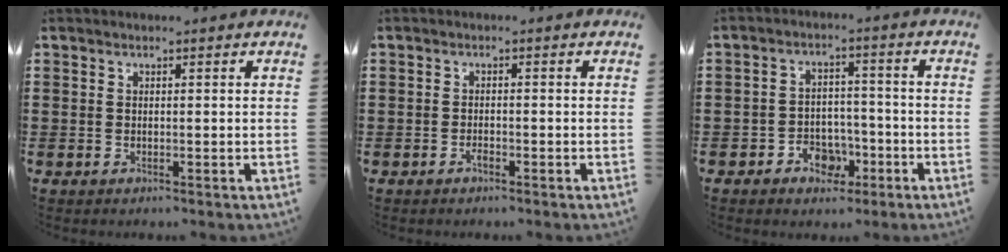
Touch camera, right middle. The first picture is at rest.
{"total": 1.0, "force": [-0.8, 0.4, 0.5], "torque": [-0.014, -0.003, -0.015]}
{"total": 5.2, "force": [-3.0, 3.4, 2.4], "torque": [-0.034, 0.008, -0.059]}